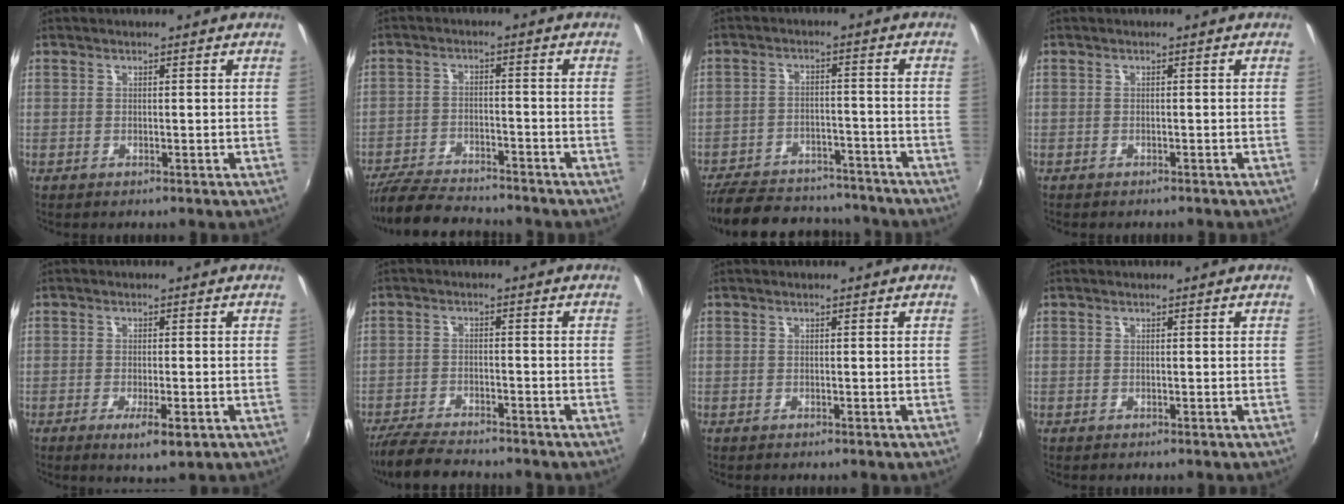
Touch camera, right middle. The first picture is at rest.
{"total": 12.5, "force": [-11.2, 2.7, 4.8], "torque": [-0.124, -0.014, -0.184]}
{"total": 21.0, "force": [-17.8, 7.6, 8.2], "torque": [-0.182, 0.009, -0.241]}
{"total": 1.1, "force": [-1.0, 0.3, 0.3], "torque": [-0.010, -0.005, -0.013]}
{"total": 4.6, "force": [-2.0, 1.0, 4.0], "torque": [-0.076, -0.013, -0.031]}
{"total": 8.8, "force": [-7.9, 1.7, 3.5], "torque": [-0.097, -0.019, -0.135]}
{"total": 0.0}
{"total": 0.0}